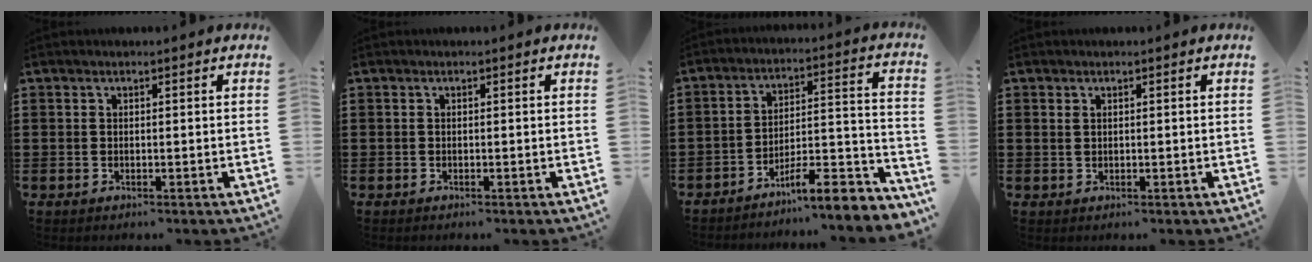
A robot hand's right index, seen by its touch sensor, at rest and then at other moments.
{"total": 0.0}
{"total": 7.8, "force": [-6.5, 1.0, 4.3], "torque": [-0.061, -0.002, -0.123]}
{"total": 0.7, "force": [0.3, 0.4, 0.4], "torque": [-0.009, 0.002, 0.007]}